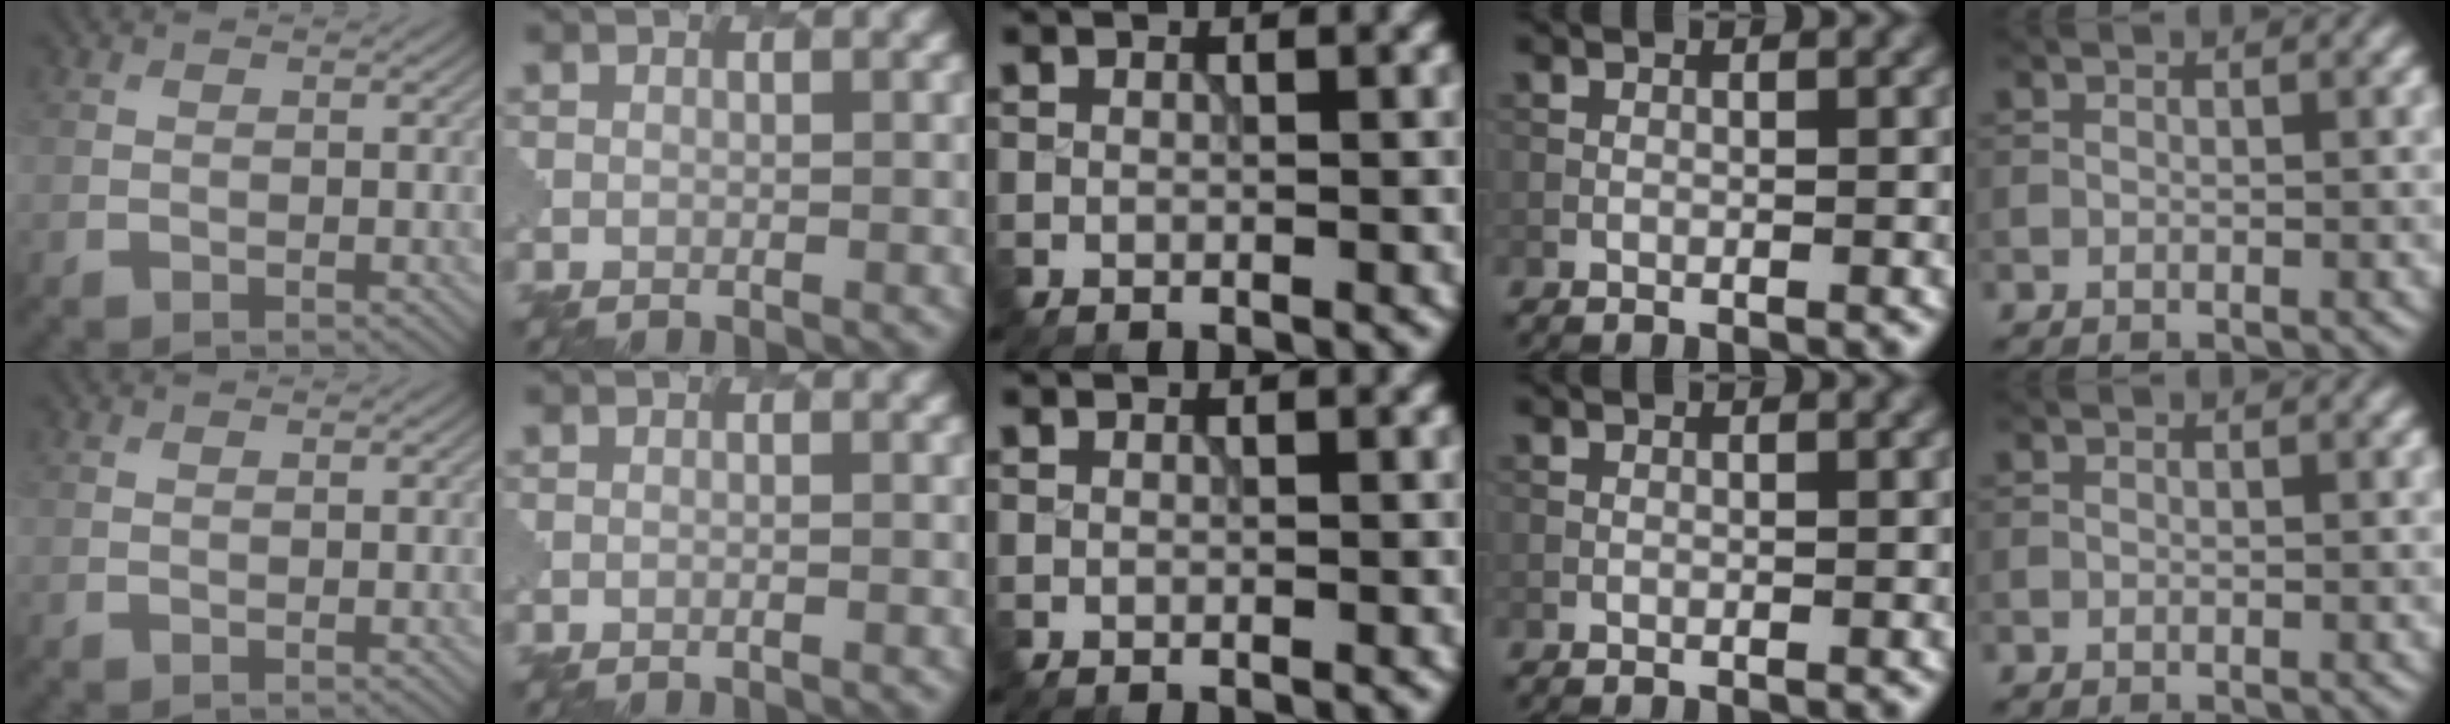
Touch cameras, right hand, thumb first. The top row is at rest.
{}